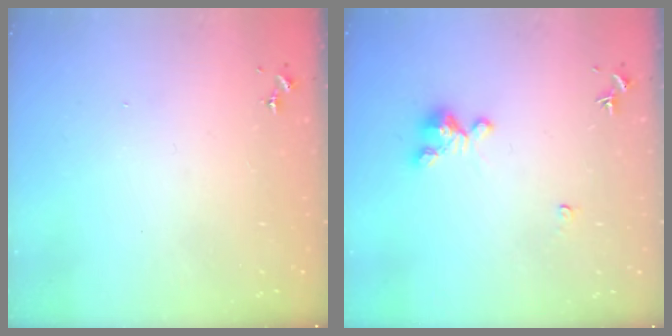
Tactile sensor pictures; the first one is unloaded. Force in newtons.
{"total": 4.1, "press": 4.1, "slide": 0.4}